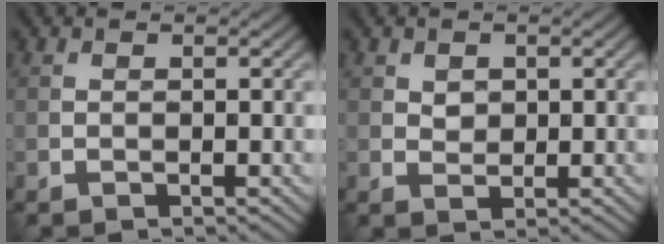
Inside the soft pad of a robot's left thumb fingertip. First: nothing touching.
{"total": 1.6, "force": [0.6, 1.3, 0.7], "torque": [-0.017, -0.003, 0.012]}